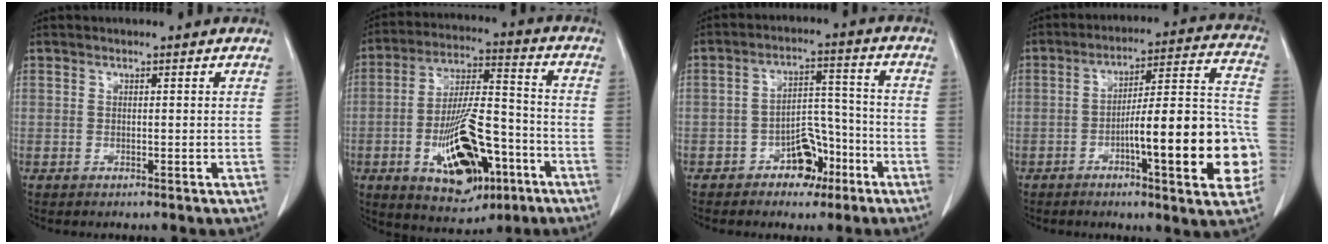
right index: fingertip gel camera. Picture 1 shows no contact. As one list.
[{"total": 17.3, "force": [-6.5, 6.8, 14.5], "torque": [-0.255, 0.007, -0.092]}, {"total": 7.1, "force": [-4.0, 4.3, 4.0], "torque": [-0.063, 0.027, -0.060]}, {"total": 19.2, "force": [-5.3, 3.0, 18.2], "torque": [-0.204, 0.031, -0.066]}]